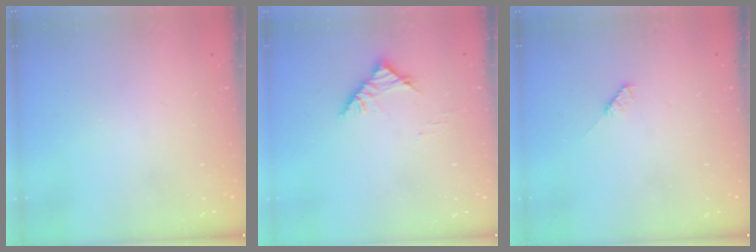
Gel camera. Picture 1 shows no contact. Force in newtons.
{"total": 5.3, "press": 5.3, "slide": 0.2}
{"total": 3.0, "press": 3.0, "slide": 0.2}